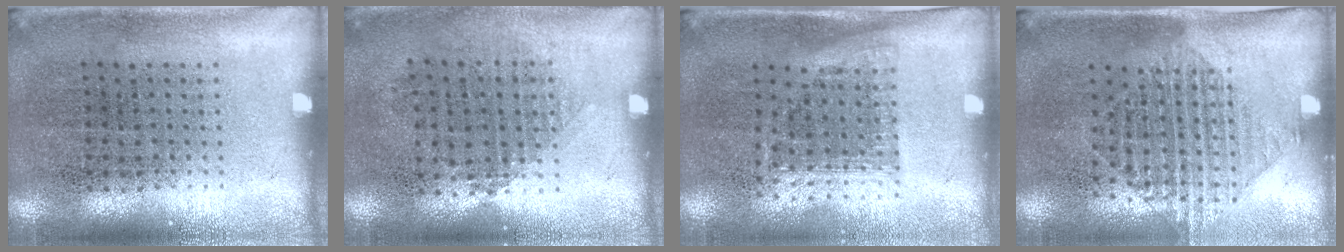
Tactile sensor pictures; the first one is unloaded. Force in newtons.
{"total": 0.9, "press": 0.8, "slide": 0.4}
{"total": 1.1, "press": 0.9, "slide": 0.6}
{"total": 1.5, "press": 1.3, "slide": 0.9}